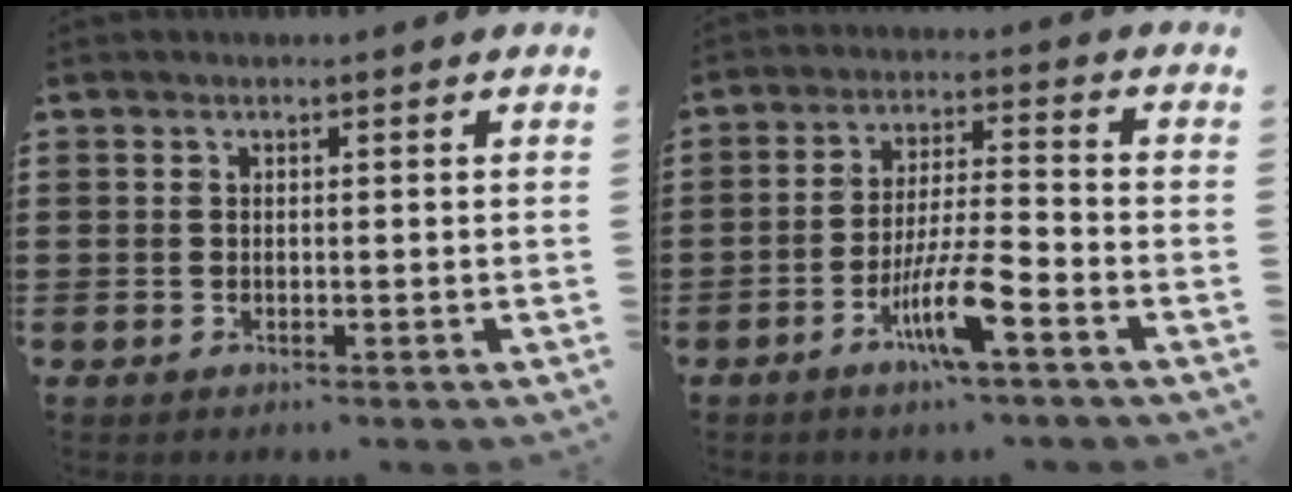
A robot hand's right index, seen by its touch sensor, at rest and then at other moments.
{"total": 8.4, "force": [-4.3, 1.0, 7.2], "torque": [-0.141, -0.006, -0.080]}